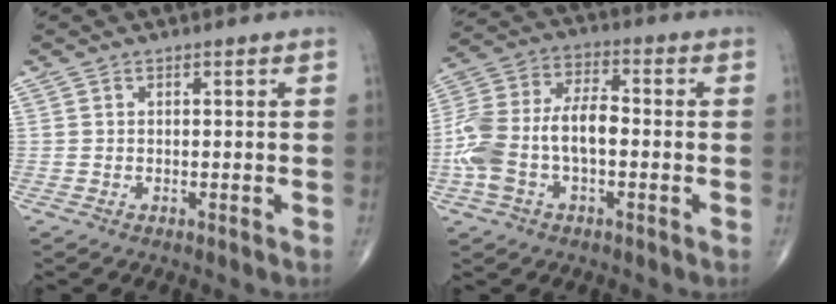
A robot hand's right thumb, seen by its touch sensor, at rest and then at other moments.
{"total": 14.1, "force": [-2.6, 7.6, 11.6], "torque": [-0.252, 0.039, -0.052]}